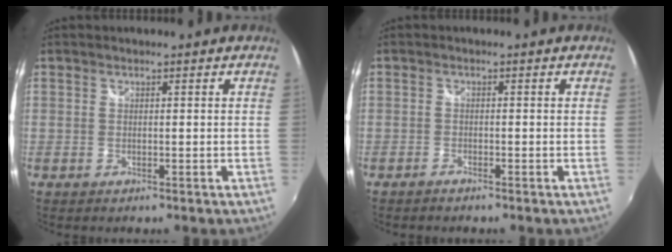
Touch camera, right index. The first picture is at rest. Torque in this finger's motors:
{"motor_torque": [0.00, -0.03, 0.08, 0.01]}